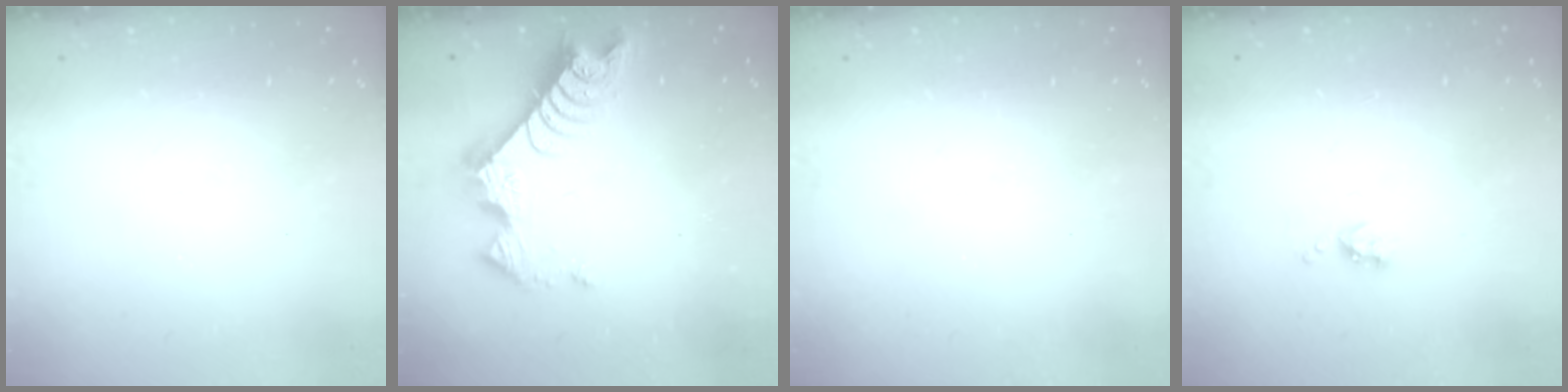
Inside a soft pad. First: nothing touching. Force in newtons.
{"total": 9.5, "press": 9.5, "slide": 0.8}
{"total": 0.0}
{"total": 5.8, "press": 5.7, "slide": 0.8}